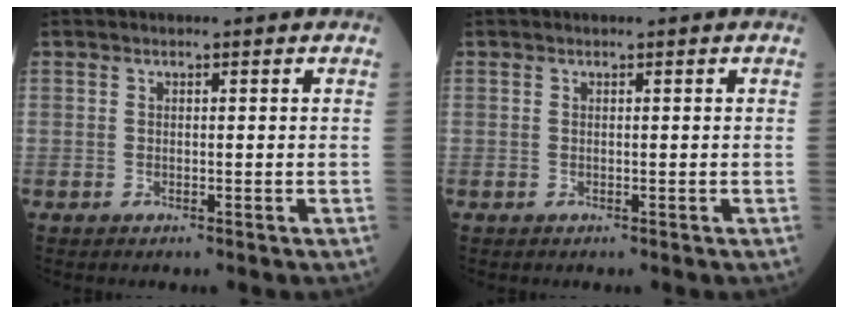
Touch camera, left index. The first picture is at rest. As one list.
[{"total": 0.0}]